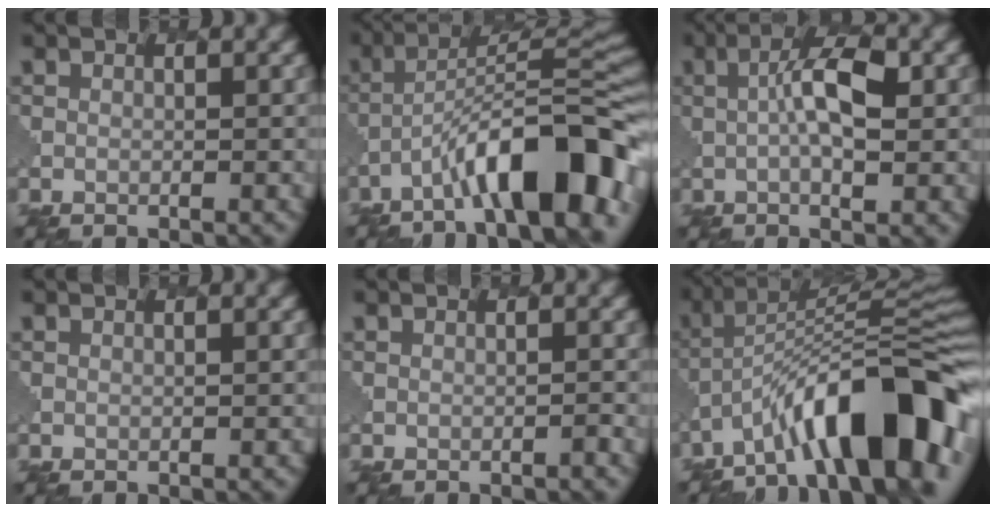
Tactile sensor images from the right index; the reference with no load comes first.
{"total": 11.7, "force": [-6.5, 2.9, 9.3], "torque": [-0.140, 0.019, -0.099]}
{"total": 5.5, "force": [0.6, 1.5, 5.2], "torque": [-0.095, 0.001, 0.011]}
{"total": 0.0}
{"total": 0.5, "force": [-0.5, 0.0, 0.1], "torque": [0.000, 0.002, -0.011]}
{"total": 12.8, "force": [-7.1, 3.7, 10.0], "torque": [-0.142, 0.019, -0.114]}